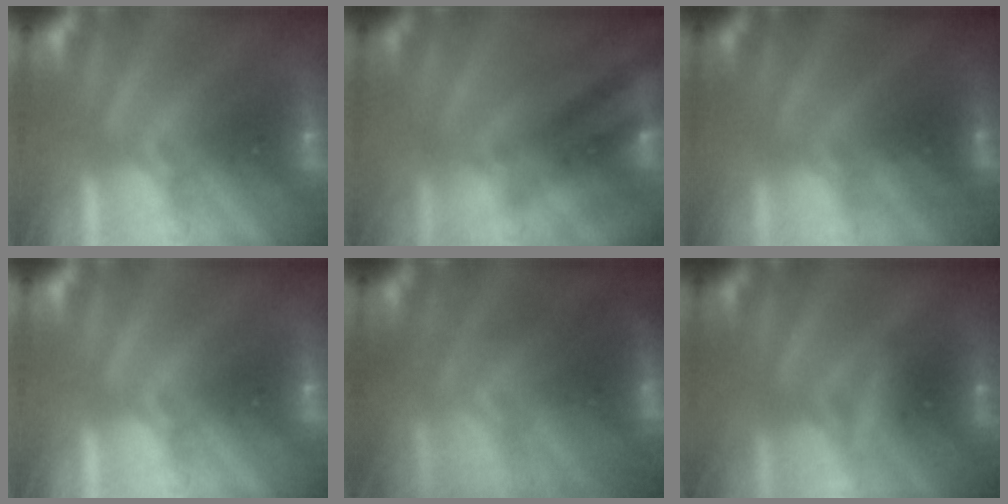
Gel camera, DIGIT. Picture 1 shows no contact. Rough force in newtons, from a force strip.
{"total": 2.4}
{"total": 4.9}
{"total": 0.0}
{"total": 8.3}
{"total": 2.4}